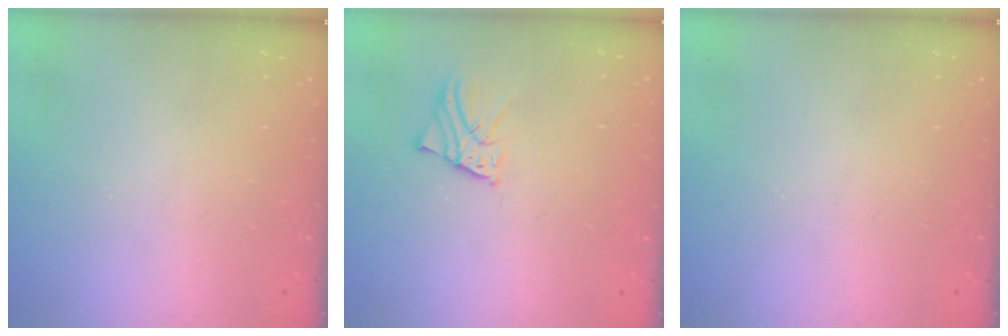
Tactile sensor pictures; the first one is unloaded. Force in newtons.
{"total": 2.3, "press": 2.3, "slide": 0.1}
{"total": 0.0}